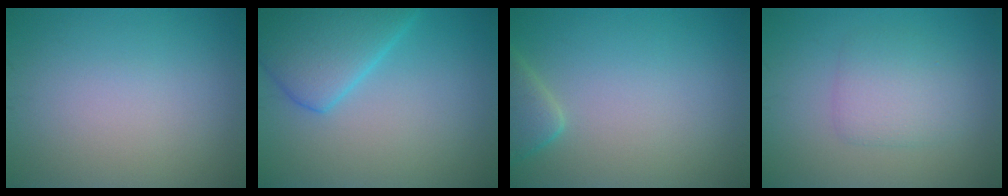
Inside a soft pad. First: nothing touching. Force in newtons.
{"total": 6.1, "press": 6.0, "slide": 0.5}
{"total": 2.4, "press": 2.4, "slide": 0.3}
{"total": 3.0, "press": 3.0, "slide": 0.0}